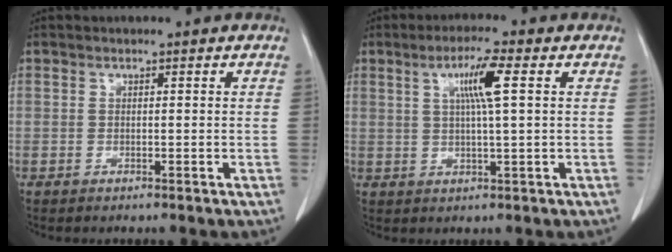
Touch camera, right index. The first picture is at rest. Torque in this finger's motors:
{"motor_torque": [0.27, 0.22, 0.16, 0.07]}